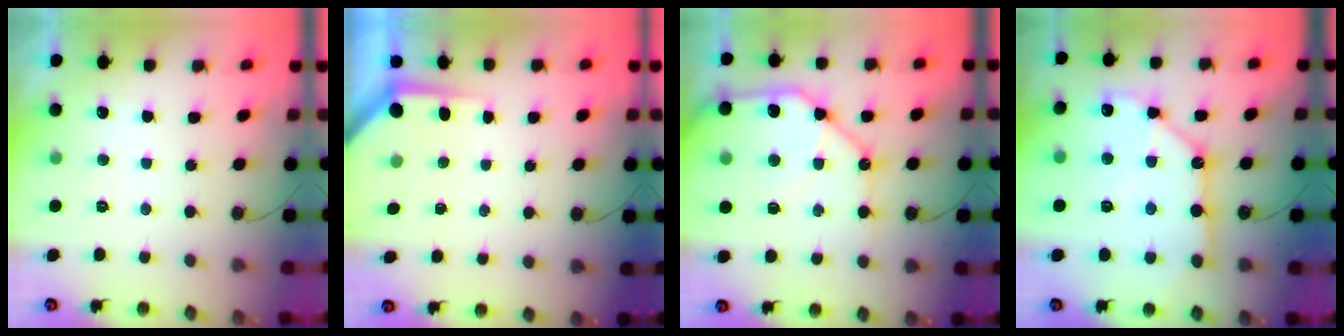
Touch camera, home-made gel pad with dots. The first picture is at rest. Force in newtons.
{"total": 3.5, "press": 3.5, "slide": 0.4}
{"total": 17.9, "press": 17.7, "slide": 2.4}
{"total": 13.4, "press": 13.3, "slide": 1.5}